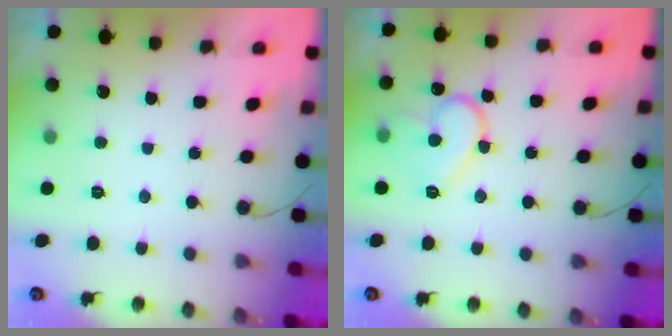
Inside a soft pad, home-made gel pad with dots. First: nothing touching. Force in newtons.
{"total": 12.7, "press": 12.7, "slide": 0.8}